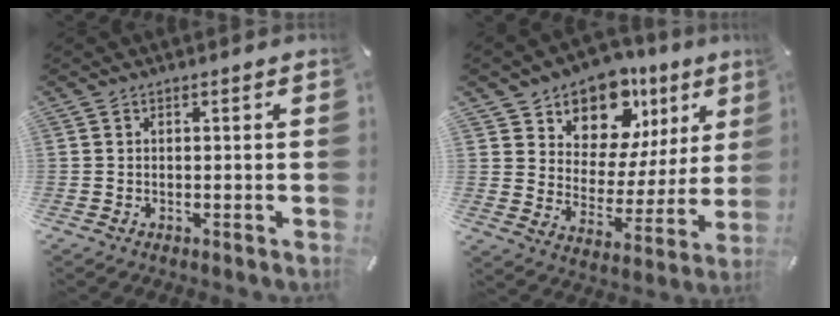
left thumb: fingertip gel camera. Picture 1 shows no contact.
{"total": 12.9, "force": [9.6, 8.0, 3.5], "torque": [-0.054, -0.086, 0.172]}